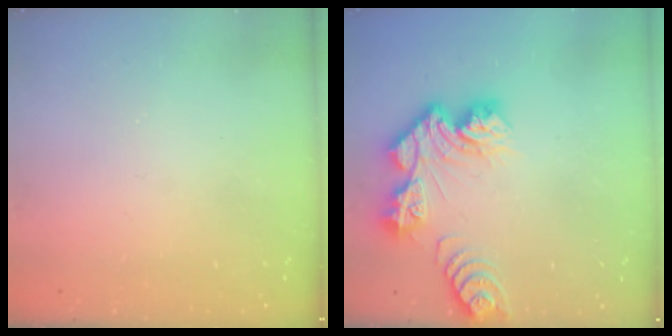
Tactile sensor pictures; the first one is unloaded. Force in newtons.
{"total": 13.2, "press": 13.2, "slide": 1.2}